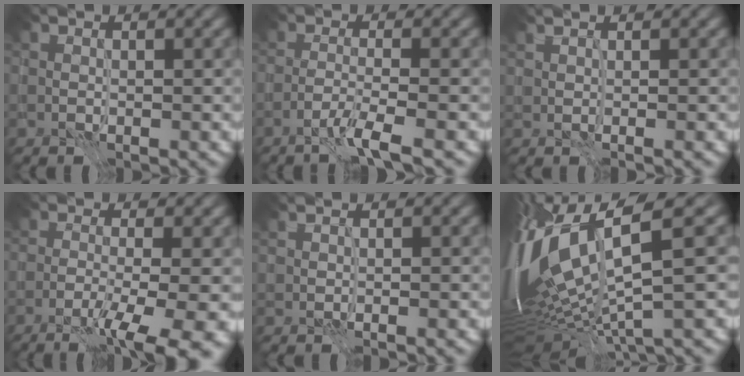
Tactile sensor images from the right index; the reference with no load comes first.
{"total": 2.6, "force": [-2.1, -0.2, 1.6], "torque": [-0.027, 0.008, -0.053]}
{"total": 2.5, "force": [1.4, 0.7, 1.9], "torque": [-0.017, 0.013, 0.004]}
{"total": 6.9, "force": [-3.7, 1.4, 5.6], "torque": [-0.073, -0.002, -0.057]}
{"total": 1.5, "force": [1.0, 0.4, 1.1], "torque": [-0.011, 0.004, 0.001]}
{"total": 12.5, "force": [1.9, 3.9, 11.7], "torque": [-0.259, 0.005, 0.058]}